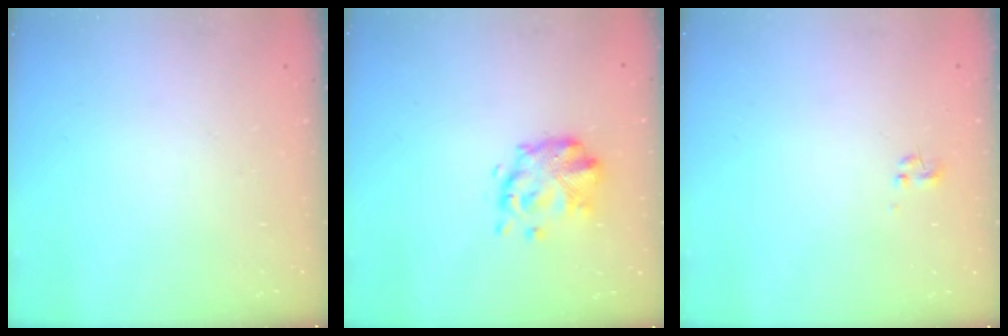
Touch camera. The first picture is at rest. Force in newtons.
{"total": 6.6, "press": 6.6, "slide": 0.3}
{"total": 0.0}